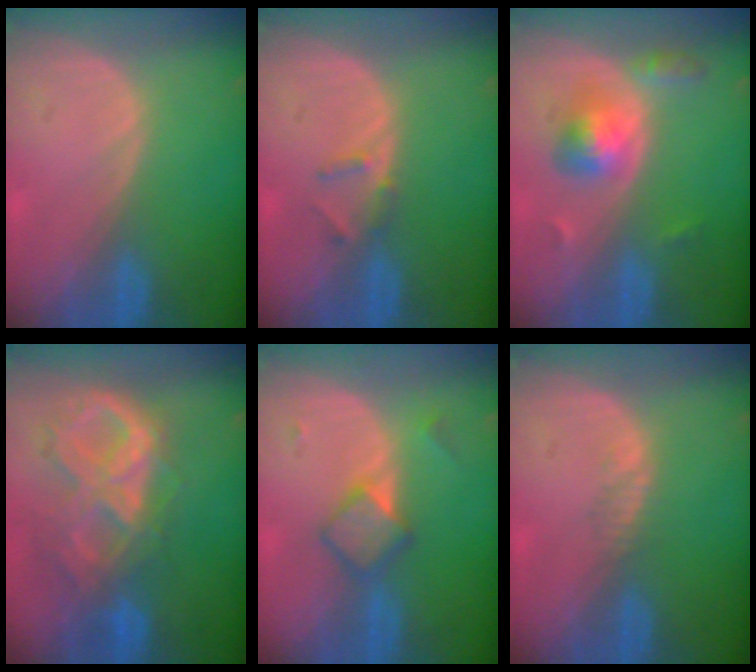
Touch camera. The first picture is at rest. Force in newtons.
{"total": 1.9, "press": 1.7, "slide": 0.9}
{"total": 5.1, "press": 5.0, "slide": 1.1}
{"total": 10.6, "press": 9.0, "slide": 5.6}
{"total": 4.7, "press": 4.5, "slide": 1.2}
{"total": 1.1, "press": 0.9, "slide": 0.7}